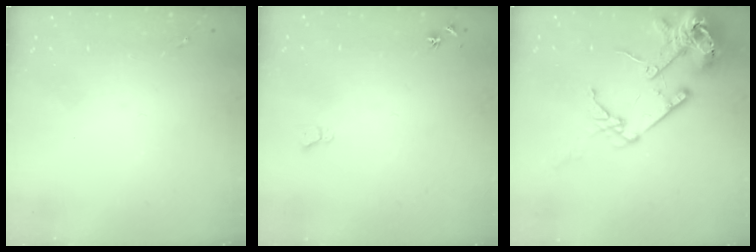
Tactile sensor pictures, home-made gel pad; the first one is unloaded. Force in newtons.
{"total": 3.9, "press": 3.9, "slide": 0.4}
{"total": 17.6, "press": 17.4, "slide": 2.3}